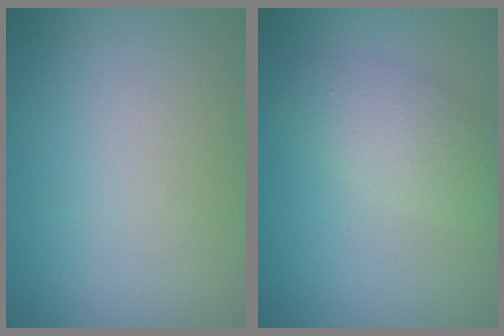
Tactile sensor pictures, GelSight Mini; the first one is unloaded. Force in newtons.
{"total": 3.1, "press": 3.1, "slide": 0.0}